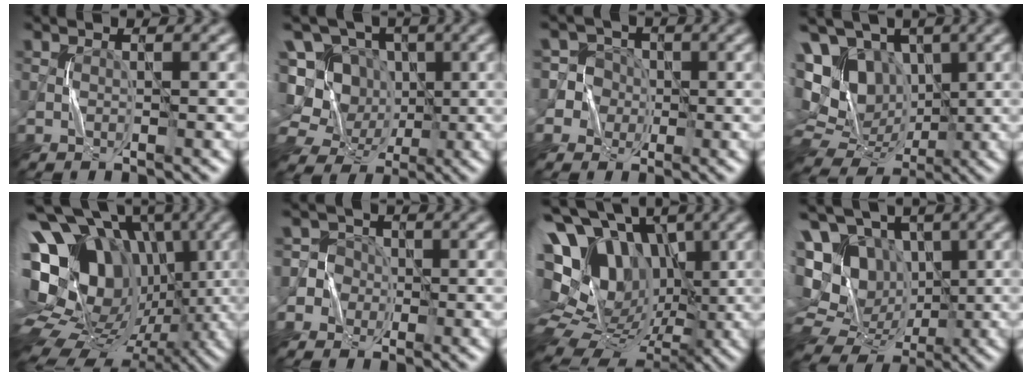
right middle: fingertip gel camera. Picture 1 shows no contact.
{"total": 11.2, "force": [0.1, 10.4, 4.3], "torque": [-0.125, 0.039, -0.026]}
{"total": 5.3, "force": [-0.2, 5.3, 0.6], "torque": [0.008, 0.027, -0.018]}
{"total": 16.7, "force": [3.5, 13.4, 9.3], "torque": [-0.201, 0.026, 0.051]}
{"total": 19.6, "force": [1.9, 14.2, 13.4], "torque": [-0.231, 0.018, 0.034]}
{"total": 4.1, "force": [-1.1, 3.9, 0.2], "torque": [0.024, 0.020, -0.039]}
{"total": 17.0, "force": [2.9, 12.8, 10.7], "torque": [-0.222, 0.021, 0.062]}
{"total": 16.1, "force": [2.7, 13.6, 8.1], "torque": [-0.196, 0.031, 0.039]}